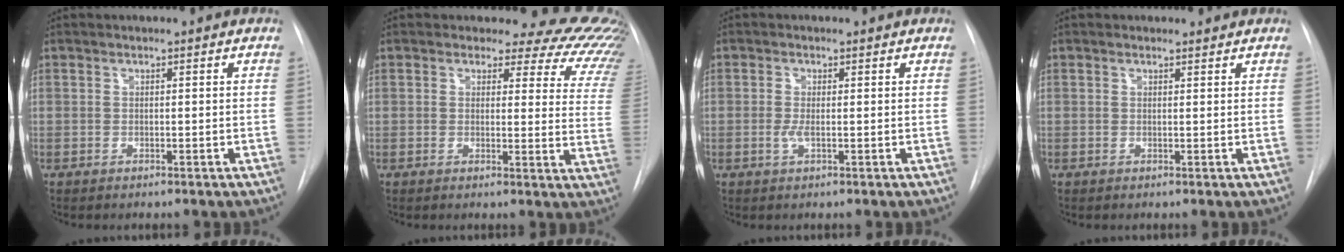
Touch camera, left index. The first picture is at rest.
{"total": 16.3, "force": [15.1, 5.4, 3.2], "torque": [-0.005, -0.092, 0.127]}
{"total": 1.6, "force": [-0.1, 0.5, 1.5], "torque": [-0.036, -0.002, -0.002]}
{"total": 0.8, "force": [0.7, 0.2, -0.1], "torque": [-0.008, -0.002, 0.008]}